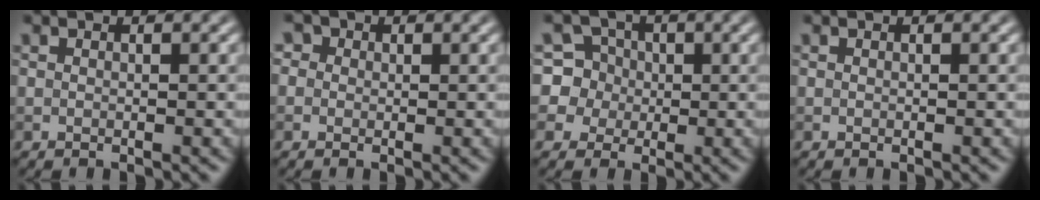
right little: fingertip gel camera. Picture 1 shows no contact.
{"total": 2.4, "force": [1.1, 1.9, 0.9], "torque": [-0.001, 0.016, -0.009]}
{"total": 7.1, "force": [1.2, 6.9, 1.3], "torque": [-0.034, 0.033, 0.011]}
{"total": 0.0}